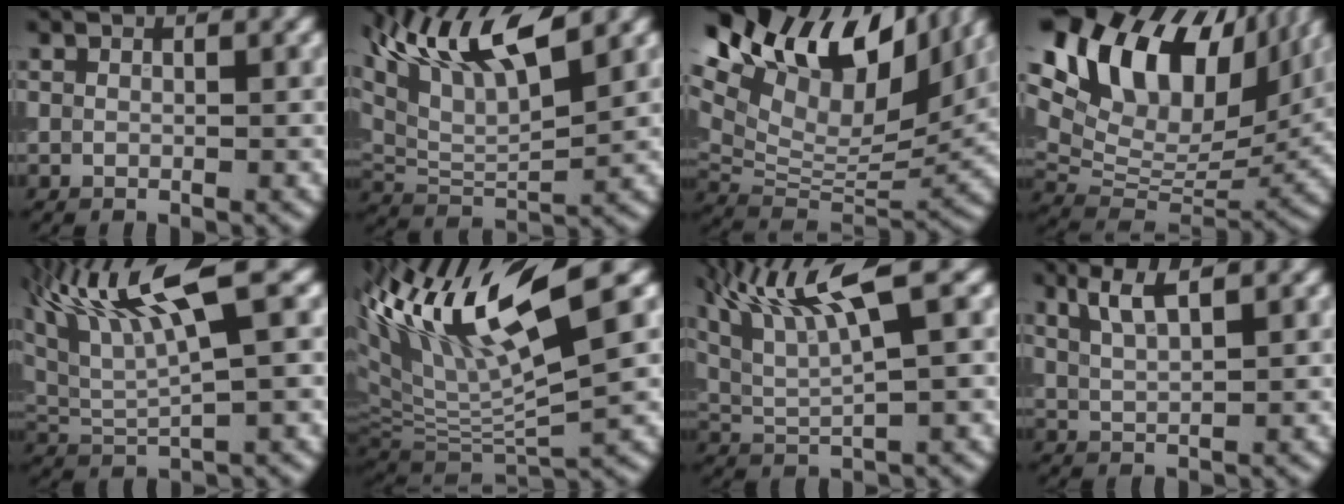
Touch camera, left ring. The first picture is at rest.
{"total": 10.7, "force": [6.3, 3.4, 8.0], "torque": [-0.158, 0.014, 0.115]}
{"total": 15.8, "force": [8.7, 7.5, 10.8], "torque": [-0.227, 0.044, 0.162]}
{"total": 17.5, "force": [9.2, 9.9, 11.1], "torque": [-0.207, 0.054, 0.170]}
{"total": 10.2, "force": [5.4, 2.2, 8.4], "torque": [-0.162, 0.026, 0.095]}
{"total": 13.4, "force": [5.2, 3.6, 11.8], "torque": [-0.222, 0.018, 0.095]}
{"total": 9.4, "force": [5.1, 1.9, 7.6], "torque": [-0.144, 0.020, 0.094]}
{"total": 2.8, "force": [1.9, 0.5, 2.0], "torque": [-0.040, 0.004, 0.040]}